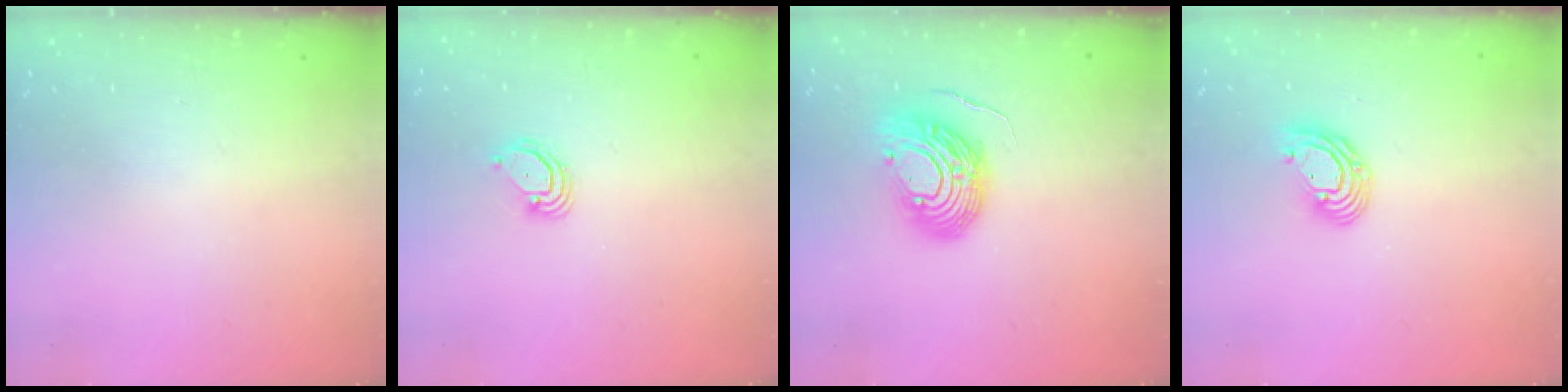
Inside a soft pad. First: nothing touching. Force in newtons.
{"total": 3.1, "press": 3.1, "slide": 0.2}
{"total": 12.6, "press": 12.5, "slide": 1.1}
{"total": 8.7, "press": 8.6, "slide": 1.3}